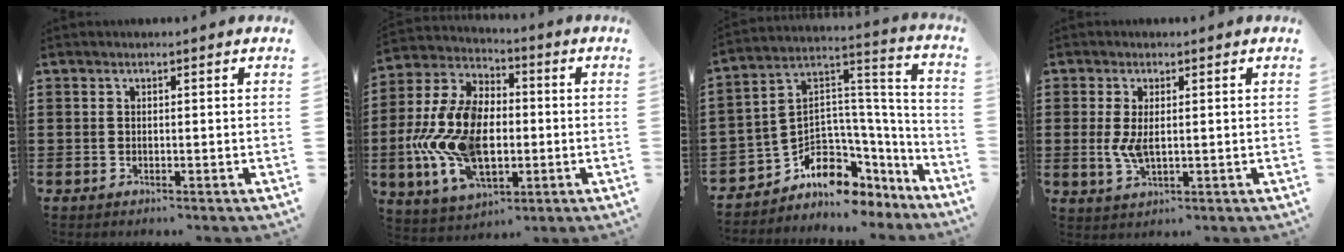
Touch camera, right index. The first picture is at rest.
{"total": 14.4, "force": [-2.1, 8.9, 11.2], "torque": [-0.278, -0.005, -0.041]}
{"total": 6.7, "force": [-2.6, 5.6, 2.4], "torque": [-0.069, -0.020, -0.040]}
{"total": 4.1, "force": [0.4, 1.7, 3.7], "torque": [-0.090, -0.004, 0.003]}